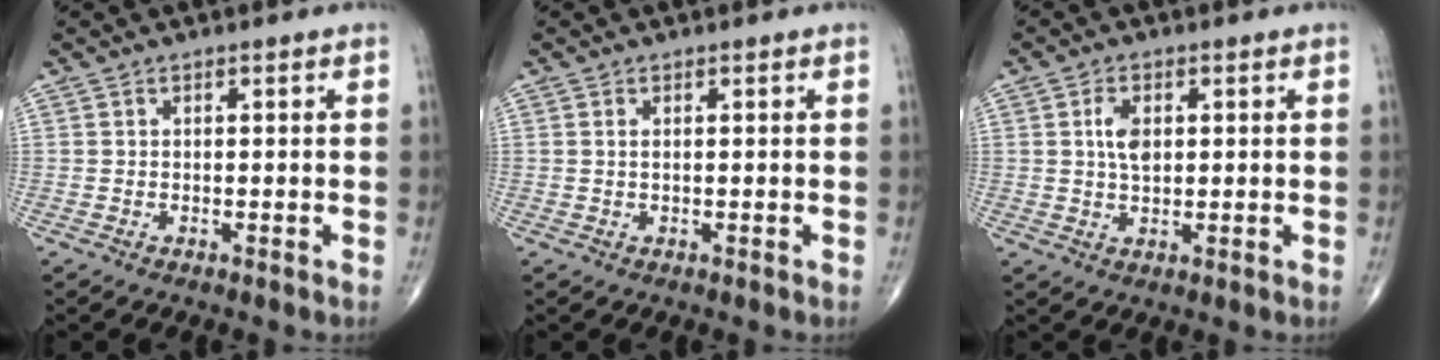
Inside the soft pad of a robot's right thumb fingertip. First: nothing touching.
{"total": 0.5, "force": [0.1, 0.1, 0.5], "torque": [-0.014, 0.002, 0.003]}
{"total": 4.3, "force": [0.8, 2.5, 3.4], "torque": [-0.058, -0.003, 0.014]}